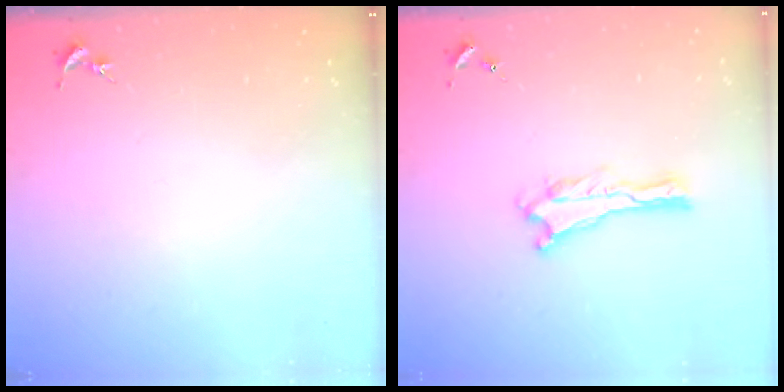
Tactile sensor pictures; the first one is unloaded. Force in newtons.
{"total": 0.0}